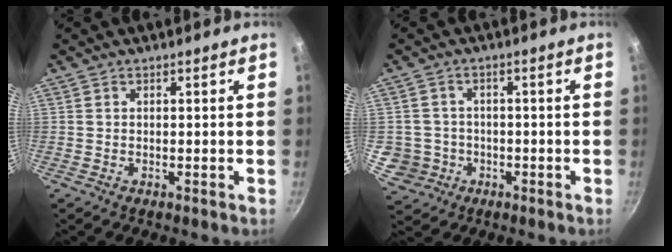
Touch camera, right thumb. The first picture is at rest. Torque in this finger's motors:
{"motor_torque": [-0.04, -0.31, 0.29, -0.14, -0.01]}